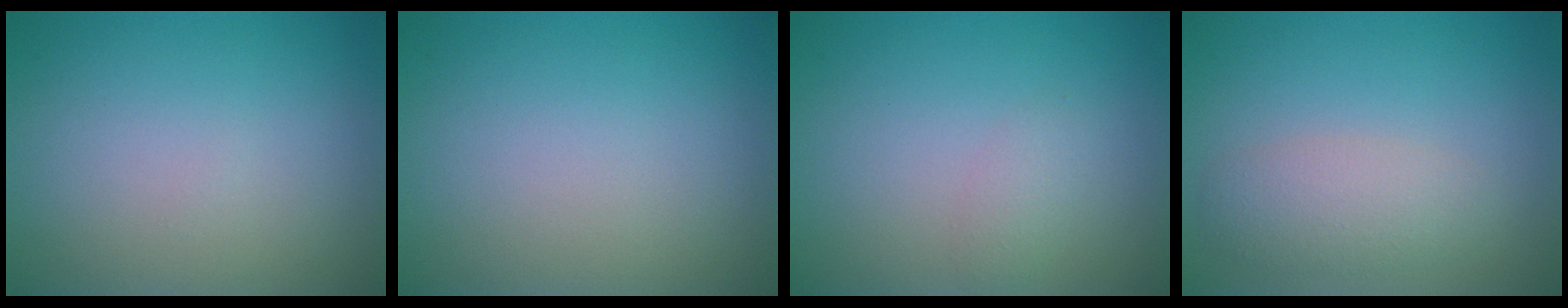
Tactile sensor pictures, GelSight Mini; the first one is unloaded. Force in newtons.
{"total": 0.0}
{"total": 1.1, "press": 1.1, "slide": 0.1}
{"total": 3.0, "press": 3.0, "slide": 0.2}